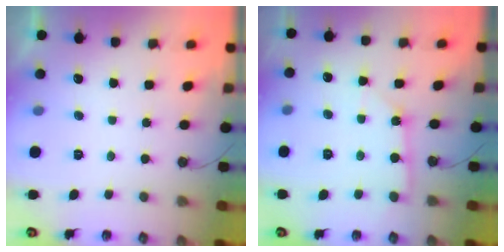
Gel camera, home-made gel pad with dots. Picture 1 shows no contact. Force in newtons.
{"total": 3.3, "press": 3.3, "slide": 0.3}